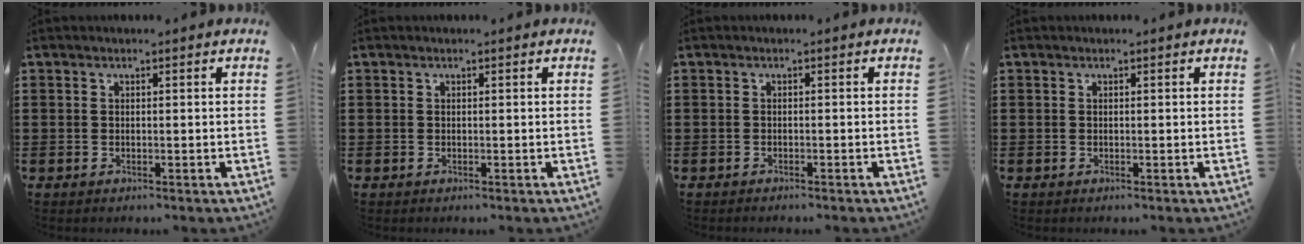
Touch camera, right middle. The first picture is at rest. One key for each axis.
{"total": 0.0}
{"total": 0.7, "fx": -0.7, "fy": 0.1, "fz": 0.0, "tx": -0.002, "ty": 0.001, "tz": -0.016}
{"total": 0.0}